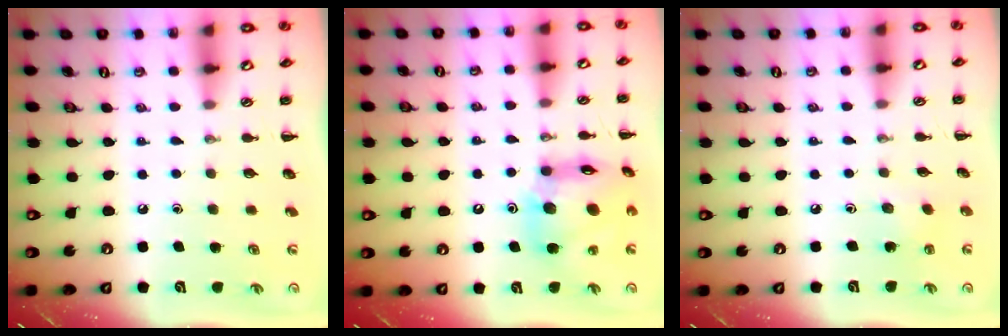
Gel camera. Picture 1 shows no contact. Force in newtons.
{"total": 13.7, "press": 13.3, "slide": 3.4}
{"total": 2.0, "press": 1.9, "slide": 0.7}